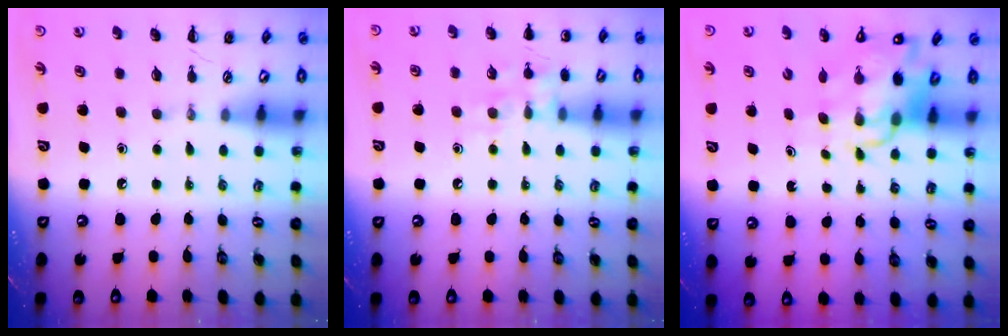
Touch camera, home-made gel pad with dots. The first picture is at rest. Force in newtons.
{"total": 8.9, "press": 8.8, "slide": 1.2}
{"total": 11.2, "press": 10.7, "slide": 3.4}